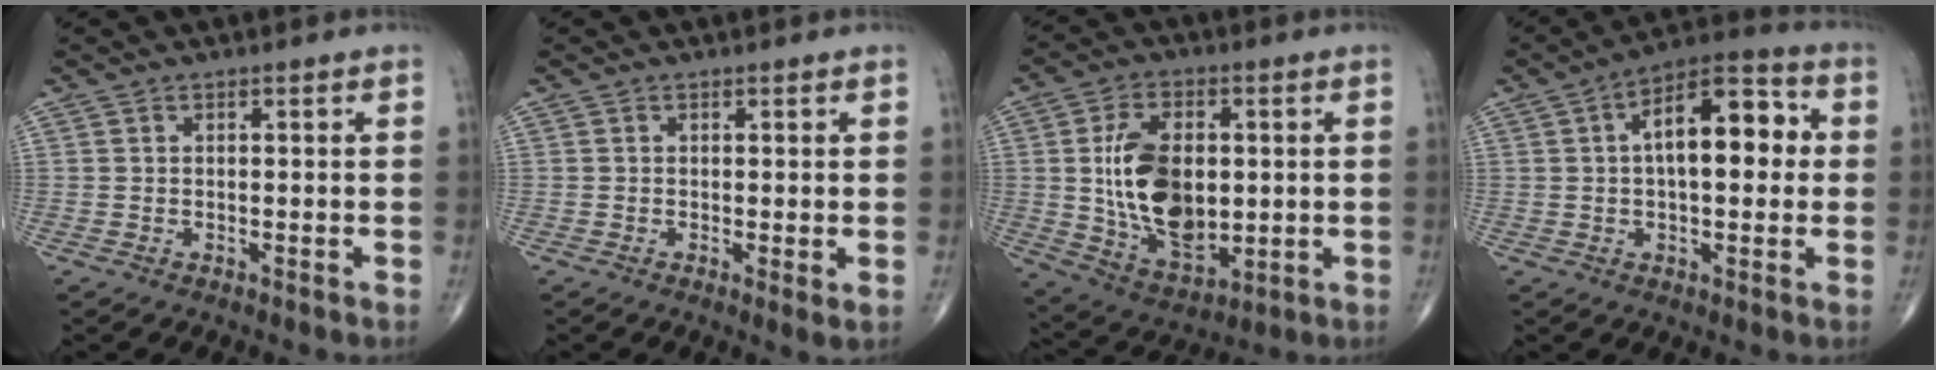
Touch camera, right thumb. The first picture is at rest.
{"total": 1.8, "force": [0.0, 0.3, 1.8], "torque": [-0.032, -0.009, -0.004]}
{"total": 17.0, "force": [0.8, 10.1, 13.6], "torque": [-0.218, -0.010, 0.027]}
{"total": 14.5, "force": [2.1, 6.9, 12.6], "torque": [-0.170, 0.030, 0.023]}